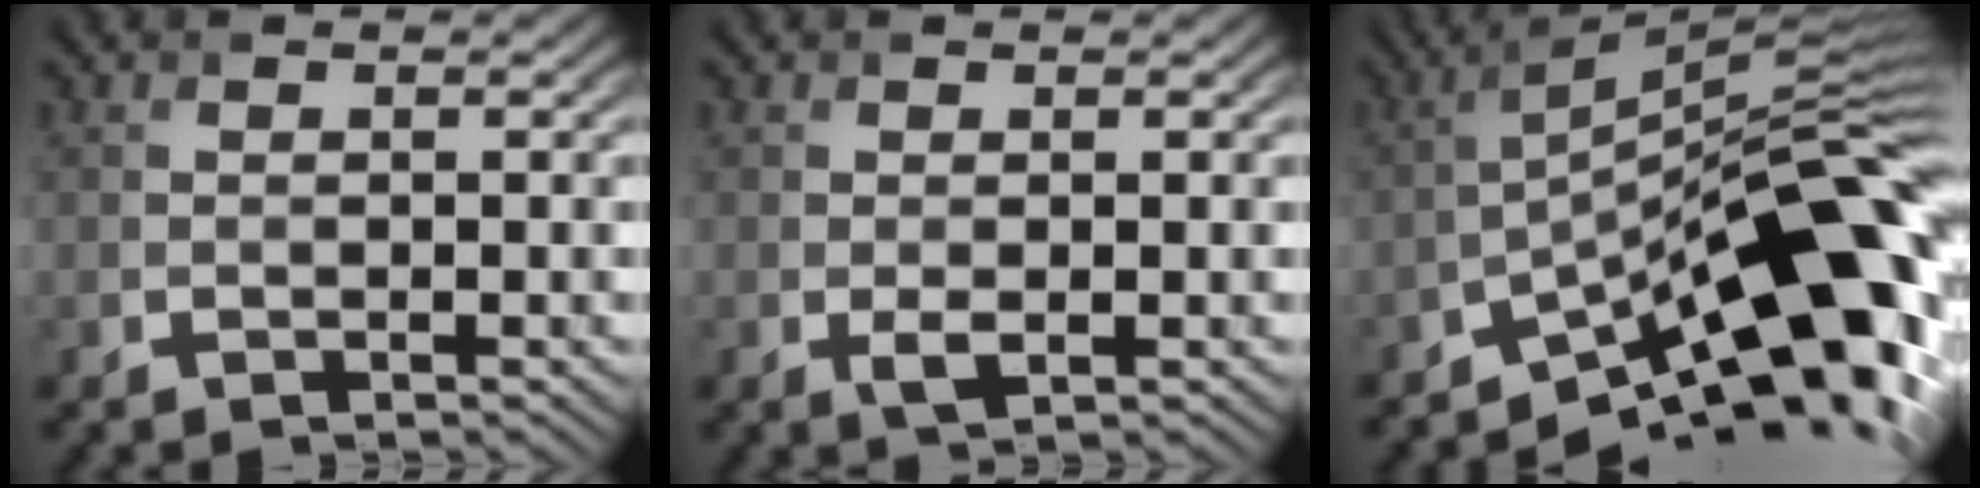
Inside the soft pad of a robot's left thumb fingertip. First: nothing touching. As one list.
[{"total": 1.1, "force": [-0.2, 0.4, 0.9], "torque": [-0.023, -0.004, -0.002]}, {"total": 15.7, "force": [-8.8, 4.7, 12.1], "torque": [-0.169, 0.011, -0.166]}]